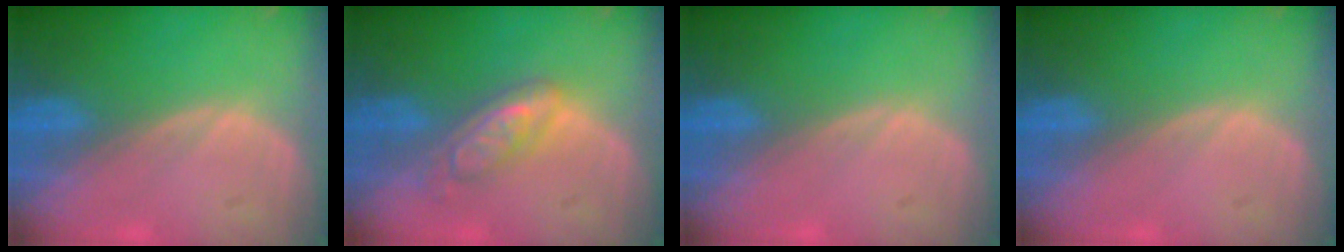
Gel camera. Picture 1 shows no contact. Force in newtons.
{"total": 5.6, "press": 4.9, "slide": 2.8}
{"total": 0.0}
{"total": 0.0}